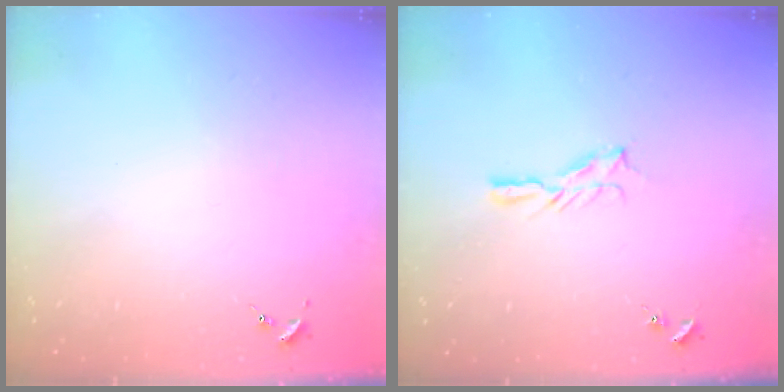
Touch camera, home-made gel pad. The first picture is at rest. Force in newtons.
{"total": 4.7, "press": 4.7, "slide": 0.5}